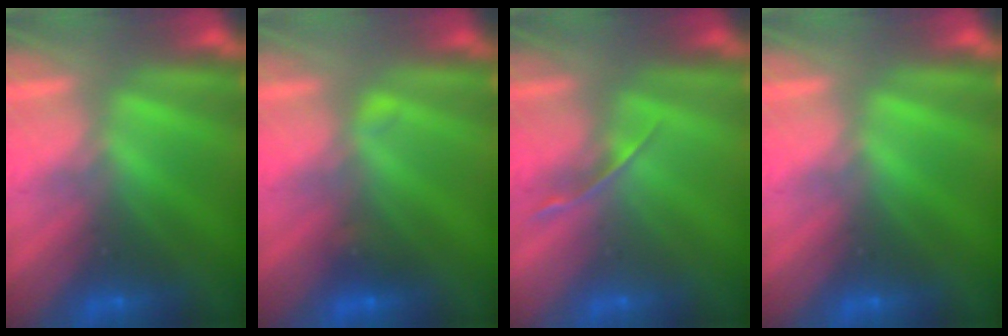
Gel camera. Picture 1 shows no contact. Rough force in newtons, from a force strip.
{"total": 2.2}
{"total": 1.4}
{"total": 0.0}